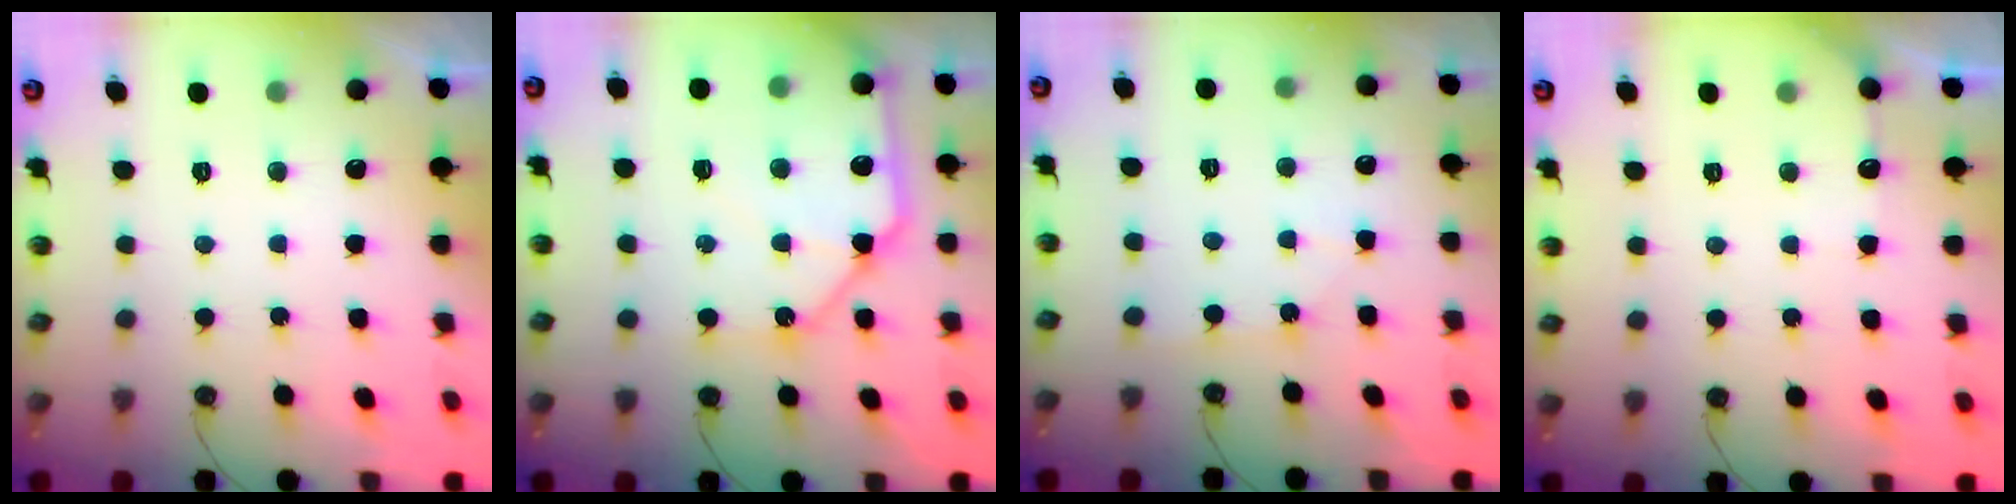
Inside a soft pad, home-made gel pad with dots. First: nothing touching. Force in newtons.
{"total": 15.9, "press": 15.9, "slide": 1.3}
{"total": 3.5, "press": 3.5, "slide": 0.6}
{"total": 5.0, "press": 5.0, "slide": 0.6}